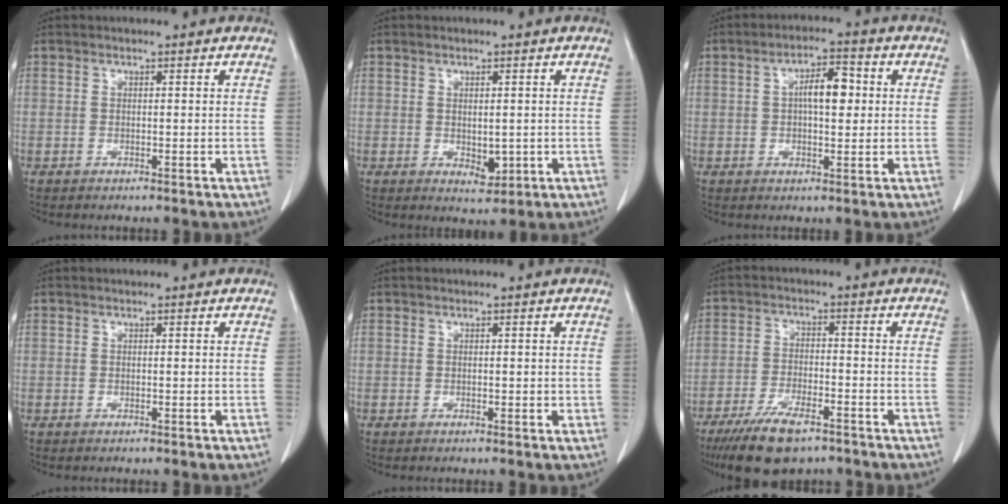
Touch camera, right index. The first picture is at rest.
{"total": 3.0, "force": [-0.3, 1.7, 2.5], "torque": [-0.034, -0.008, 0.005]}
{"total": 6.0, "force": [0.9, 2.3, 5.4], "torque": [-0.089, 0.015, 0.012]}
{"total": 0.0}
{"total": 1.1, "force": [0.0, 0.8, 0.7], "torque": [-0.005, 0.004, 0.000]}
{"total": 9.5, "force": [-6.8, 3.0, 6.0], "torque": [-0.107, -0.014, -0.117]}